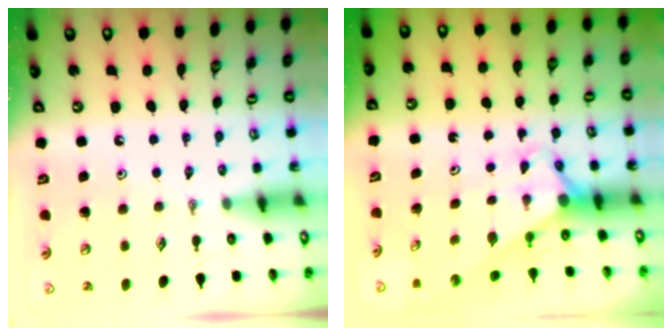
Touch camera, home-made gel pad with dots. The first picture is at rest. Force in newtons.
{"total": 2.9, "press": 2.9, "slide": 0.0}